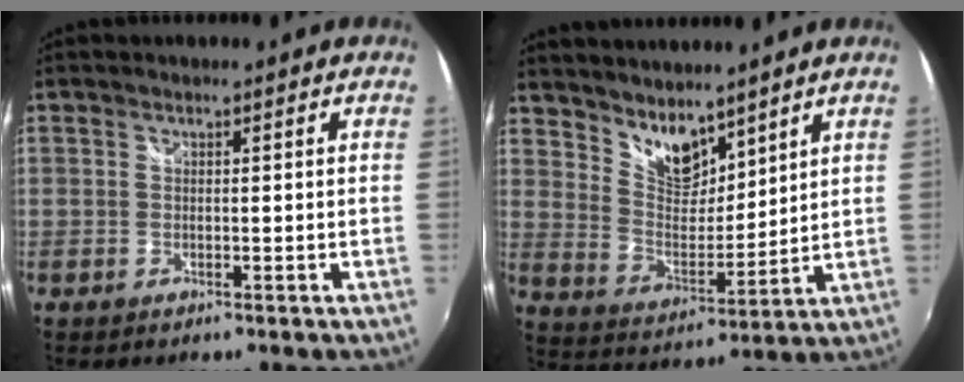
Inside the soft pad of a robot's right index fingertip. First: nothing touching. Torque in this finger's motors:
{"motor_torque": [-0.14, 0.33, 0.02, 0.00]}